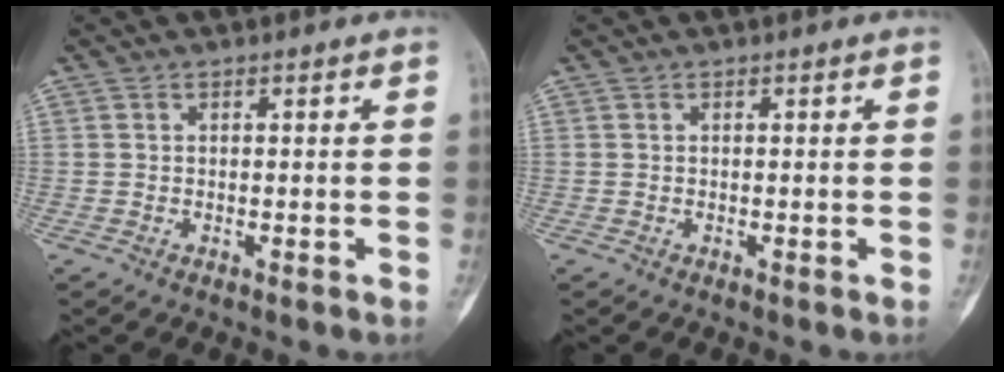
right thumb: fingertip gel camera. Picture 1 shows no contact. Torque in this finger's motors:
{"motor_torque": [0.12, -0.07, 0.15, 0.02, 0.06]}